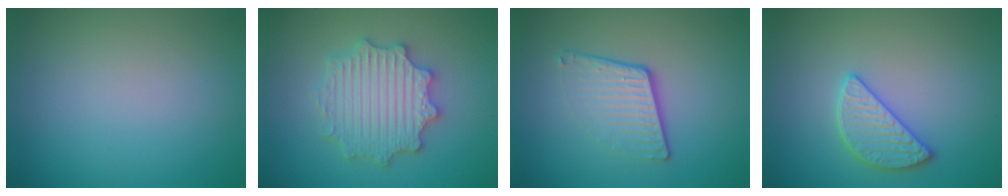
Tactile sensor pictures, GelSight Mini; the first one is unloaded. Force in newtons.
{"total": 5.5, "press": 5.4, "slide": 1.0}
{"total": 4.1, "press": 2.6, "slide": 3.1}
{"total": 2.8, "press": 2.8, "slide": 0.3}